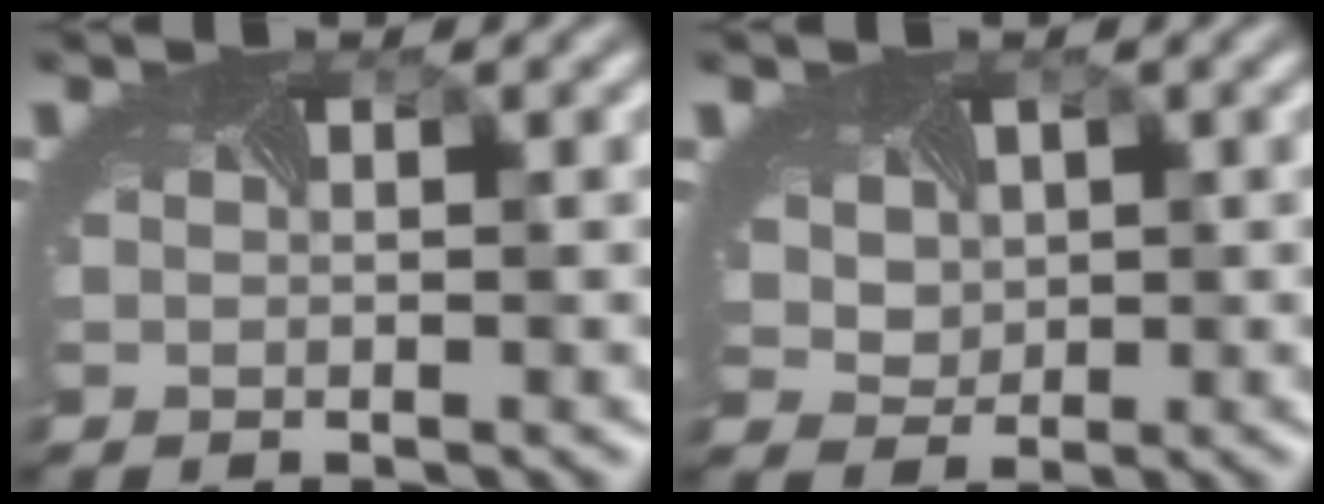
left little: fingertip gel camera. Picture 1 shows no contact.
{"total": 4.2, "force": [1.5, 3.4, 2.1], "torque": [-0.054, 0.018, 0.020]}